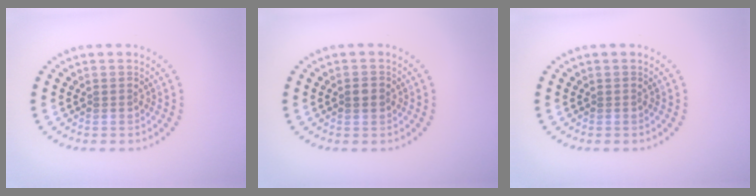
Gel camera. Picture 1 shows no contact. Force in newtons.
{"total": 1.5, "press": 1.5, "slide": 0.1}
{"total": 0.0}